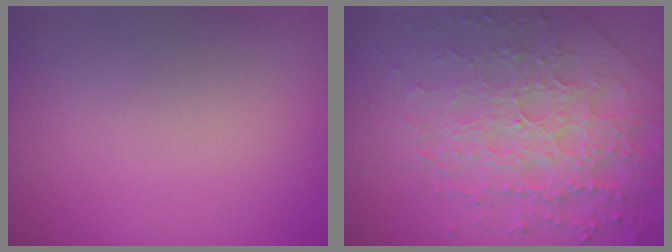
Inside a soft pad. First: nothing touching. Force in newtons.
{"total": 7.6, "press": 5.5, "slide": 5.2}